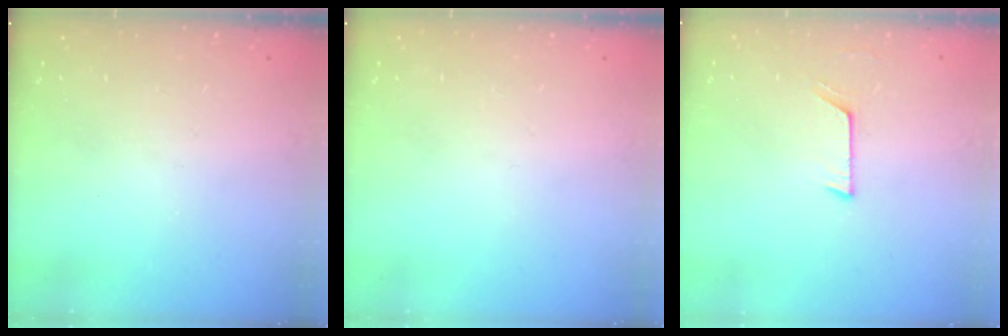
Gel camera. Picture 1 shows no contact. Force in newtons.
{"total": 0.0}
{"total": 5.9, "press": 5.9, "slide": 0.5}